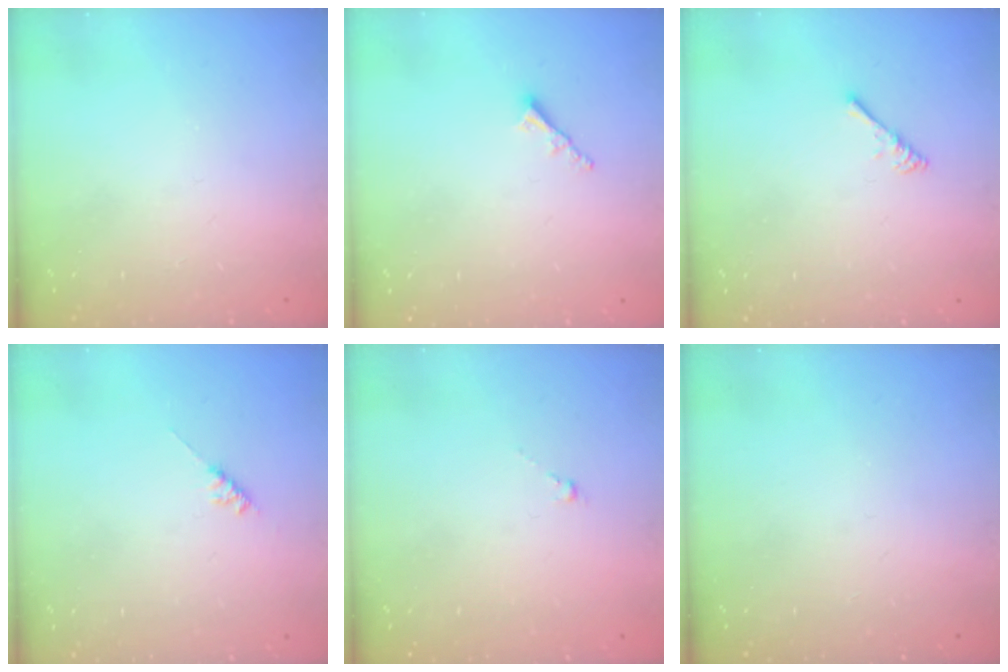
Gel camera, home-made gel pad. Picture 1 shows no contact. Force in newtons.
{"total": 2.3, "press": 2.2, "slide": 0.6}
{"total": 2.4, "press": 2.4, "slide": 0.4}
{"total": 4.9, "press": 4.8, "slide": 0.8}
{"total": 0.5, "press": 0.3, "slide": 0.4}
{"total": 0.0}